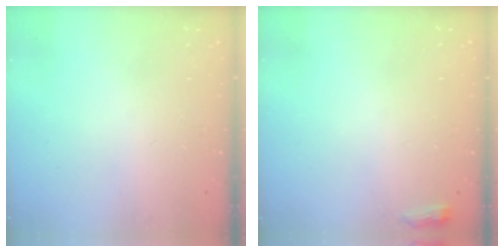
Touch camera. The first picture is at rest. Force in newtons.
{"total": 4.7, "press": 4.6, "slide": 0.8}